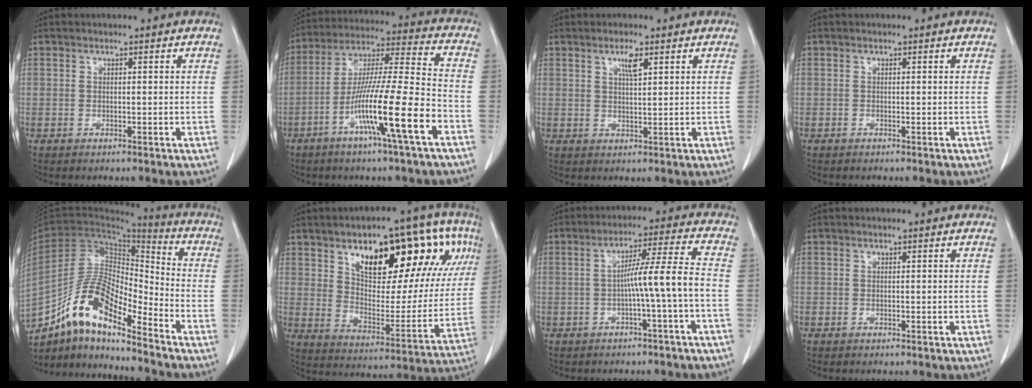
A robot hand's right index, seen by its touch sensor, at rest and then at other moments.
{"total": 15.6, "force": [-6.9, -0.6, 14.0], "torque": [-0.258, -0.007, -0.126]}
{"total": 2.8, "force": [1.5, 0.3, 2.3], "torque": [-0.043, -0.001, 0.027]}
{"total": 0.0}
{"total": 13.2, "force": [-10.0, 3.1, 8.1], "torque": [-0.156, 0.028, -0.181]}
{"total": 24.0, "force": [11.1, 9.1, 19.2], "torque": [-0.263, 0.032, 0.172]}
{"total": 7.3, "force": [-1.9, -1.5, 6.9], "torque": [-0.114, 0.019, -0.027]}
{"total": 0.0}